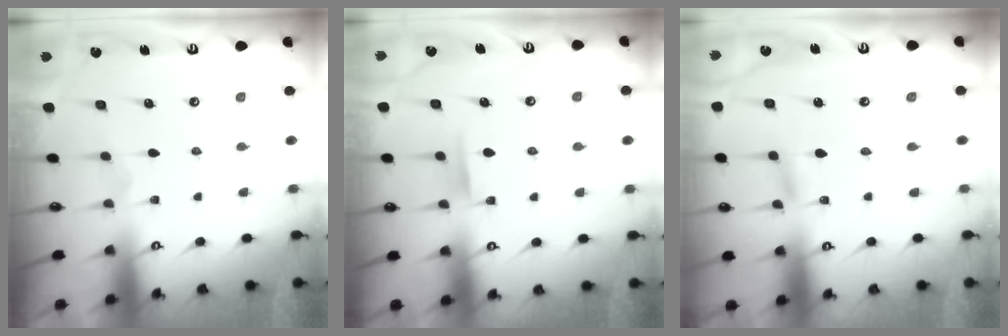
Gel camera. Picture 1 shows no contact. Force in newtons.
{"total": 4.5, "press": 4.4, "slide": 0.6}
{"total": 2.1, "press": 2.1, "slide": 0.2}